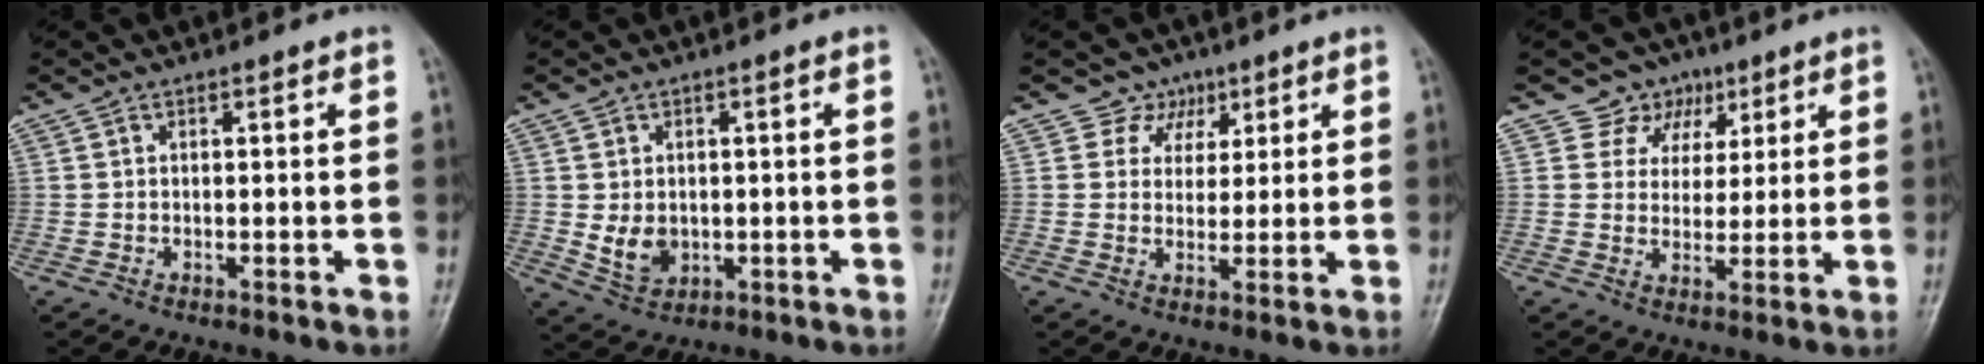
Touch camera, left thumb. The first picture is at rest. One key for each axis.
{"total": 5.1, "fx": -0.2, "fy": 4.0, "fz": 3.2, "tx": -0.038, "ty": -0.008, "tz": 0.011}
{"total": 4.5, "fx": 2.5, "fy": 3.7, "fz": 0.0, "tx": 0.030, "ty": -0.010, "tz": 0.036}
{"total": 6.0, "fx": 3.3, "fy": 5.0, "fz": 0.3, "tx": 0.035, "ty": -0.013, "tz": 0.051}